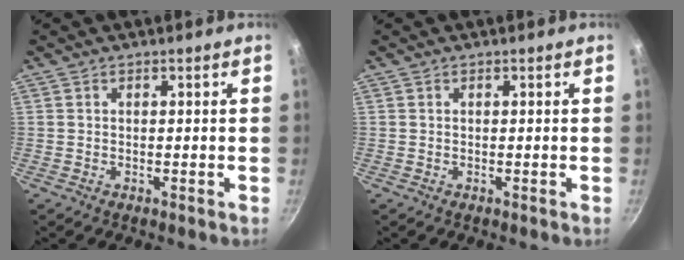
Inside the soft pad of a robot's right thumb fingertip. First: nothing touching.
{"total": 0.0}